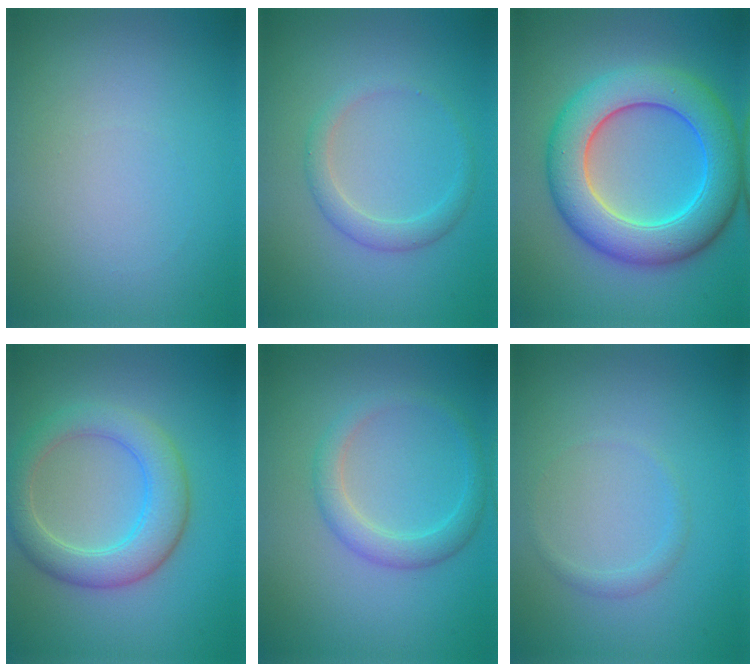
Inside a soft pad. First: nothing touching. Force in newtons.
{"total": 1.5, "press": 1.5, "slide": 0.0}
{"total": 9.6, "press": 9.6, "slide": 0.4}
{"total": 5.0, "press": 4.9, "slide": 0.4}
{"total": 2.7, "press": 2.7, "slide": 0.1}
{"total": 0.9, "press": 0.9, "slide": 0.1}